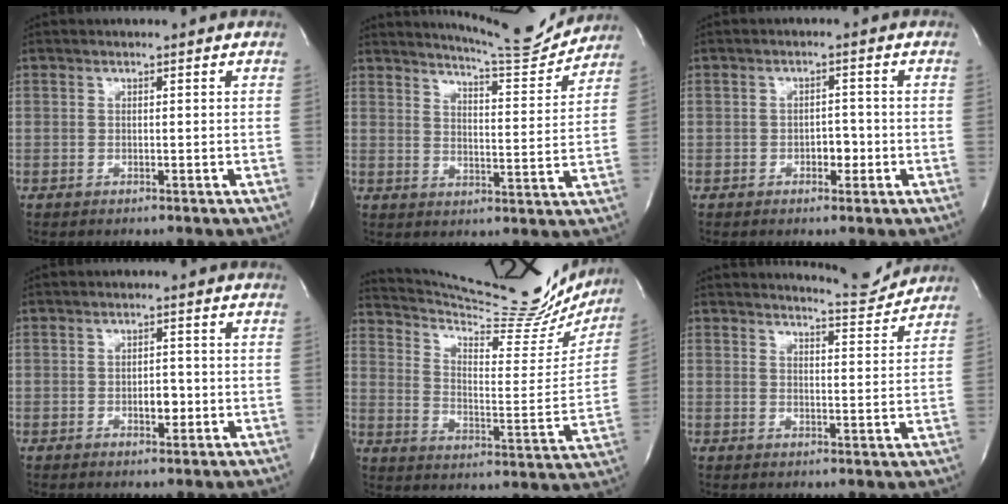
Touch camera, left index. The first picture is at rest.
{"total": 10.5, "force": [10.3, -0.4, 1.7], "torque": [-0.030, -0.034, 0.140]}
{"total": 2.4, "force": [-1.2, 1.3, 1.6], "torque": [-0.018, 0.002, -0.017]}
{"total": 2.5, "force": [-1.0, 1.2, 1.9], "torque": [-0.028, -0.002, -0.012]}
{"total": 24.6, "force": [22.7, 2.8, 8.9], "torque": [-0.145, -0.072, 0.306]}
{"total": 5.2, "force": [5.2, -0.5, -0.5], "torque": [-0.004, -0.028, 0.067]}